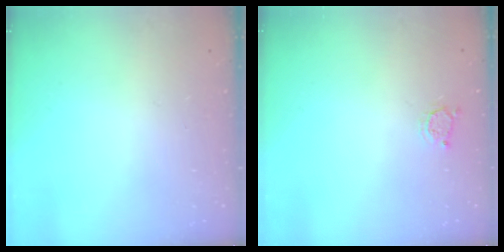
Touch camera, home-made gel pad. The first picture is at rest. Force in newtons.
{"total": 2.5, "press": 2.5, "slide": 0.3}